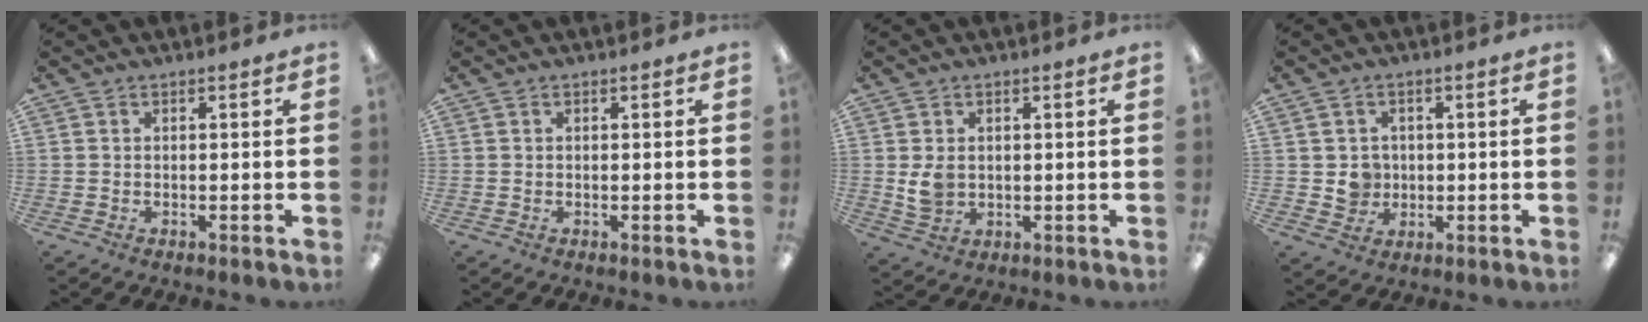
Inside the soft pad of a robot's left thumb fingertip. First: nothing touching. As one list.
[{"total": 0.0}, {"total": 4.4, "force": [0.9, 3.4, 2.5], "torque": [-0.041, -0.004, 0.014]}, {"total": 4.4, "force": [0.4, 4.3, 1.1], "torque": [-0.007, 0.001, 0.007]}]